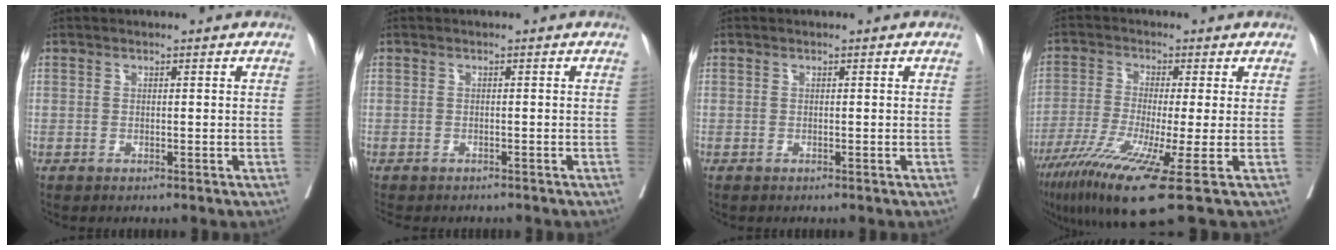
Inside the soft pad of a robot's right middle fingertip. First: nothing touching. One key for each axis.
{"total": 7.8, "fx": -6.8, "fy": 2.7, "fz": 2.8, "tx": -0.052, "ty": -0.008, "tz": -0.087}
{"total": 0.7, "fx": -0.5, "fy": -0.2, "fz": 0.5, "tx": -0.001, "ty": 0.002, "tz": -0.001}
{"total": 12.2, "fx": -6.6, "fy": -0.7, "fz": 10.3, "tx": -0.192, "ty": -0.040, "tz": -0.111}